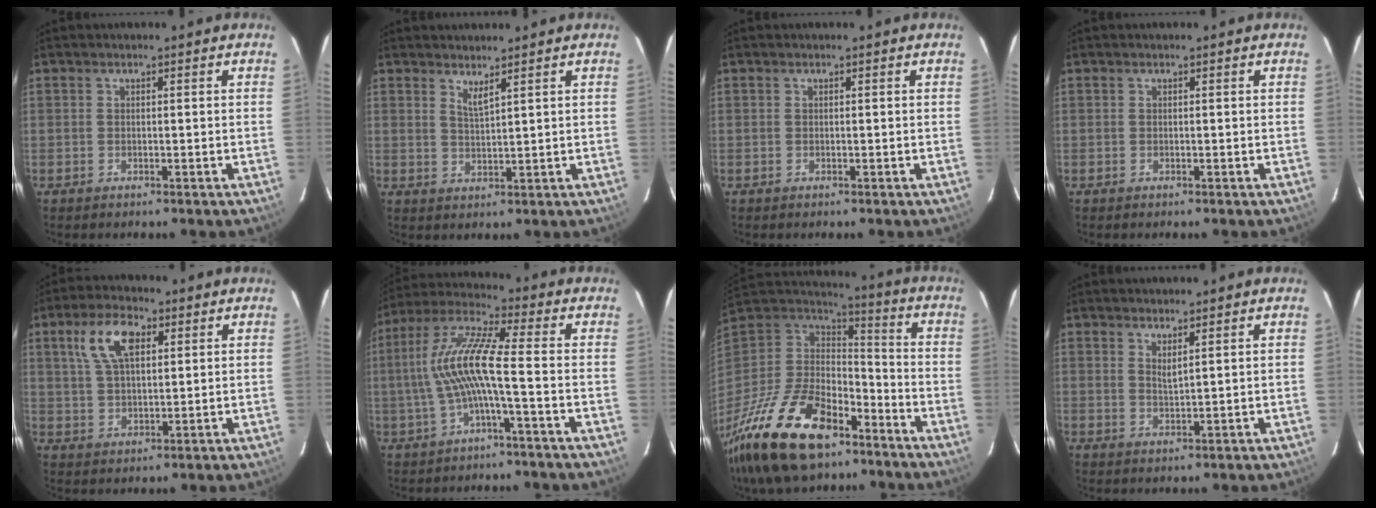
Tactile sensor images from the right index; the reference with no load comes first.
{"total": 2.4, "force": [1.9, 0.0, 1.4], "torque": [-0.026, -0.005, 0.032]}
{"total": 0.0}
{"total": 0.0}
{"total": 9.1, "force": [3.7, 4.3, 7.1], "torque": [-0.140, 0.019, 0.073]}
{"total": 10.5, "force": [-1.8, 0.4, 10.4], "torque": [-0.217, 0.012, -0.031]}
{"total": 29.1, "force": [-18.9, 14.1, 17.0], "torque": [-0.368, -0.026, -0.316]}
{"total": 2.1, "force": [1.6, 0.2, 1.4], "torque": [-0.026, -0.003, 0.026]}